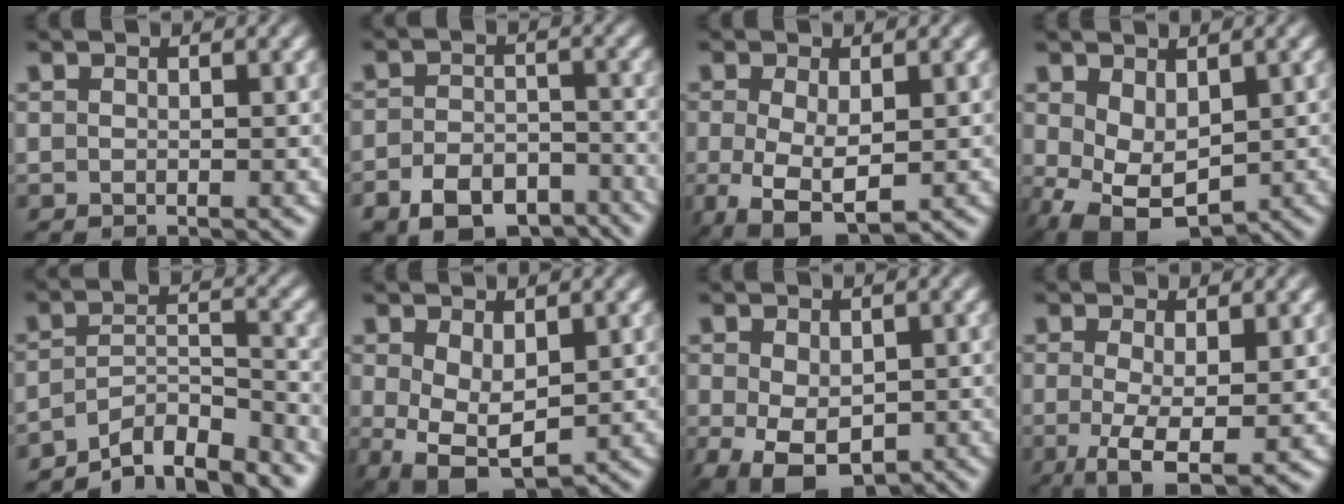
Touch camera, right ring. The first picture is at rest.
{"total": 7.2, "force": [-5.7, 3.9, 2.3], "torque": [-0.028, -0.023, -0.089]}
{"total": 7.8, "force": [-4.0, 4.6, 4.8], "torque": [-0.115, -0.063, -0.036]}
{"total": 8.8, "force": [-3.8, 6.1, 5.0], "torque": [-0.120, -0.066, -0.039]}
{"total": 9.4, "force": [-7.8, 3.8, 3.6], "torque": [-0.065, -0.040, -0.113]}
{"total": 7.0, "force": [-3.0, 4.8, 4.2], "torque": [-0.095, -0.060, -0.023]}
{"total": 7.6, "force": [-4.2, 4.5, 4.5], "torque": [-0.102, -0.058, -0.036]}
{"total": 6.2, "force": [-3.0, 2.5, 4.8], "torque": [-0.110, -0.054, -0.025]}